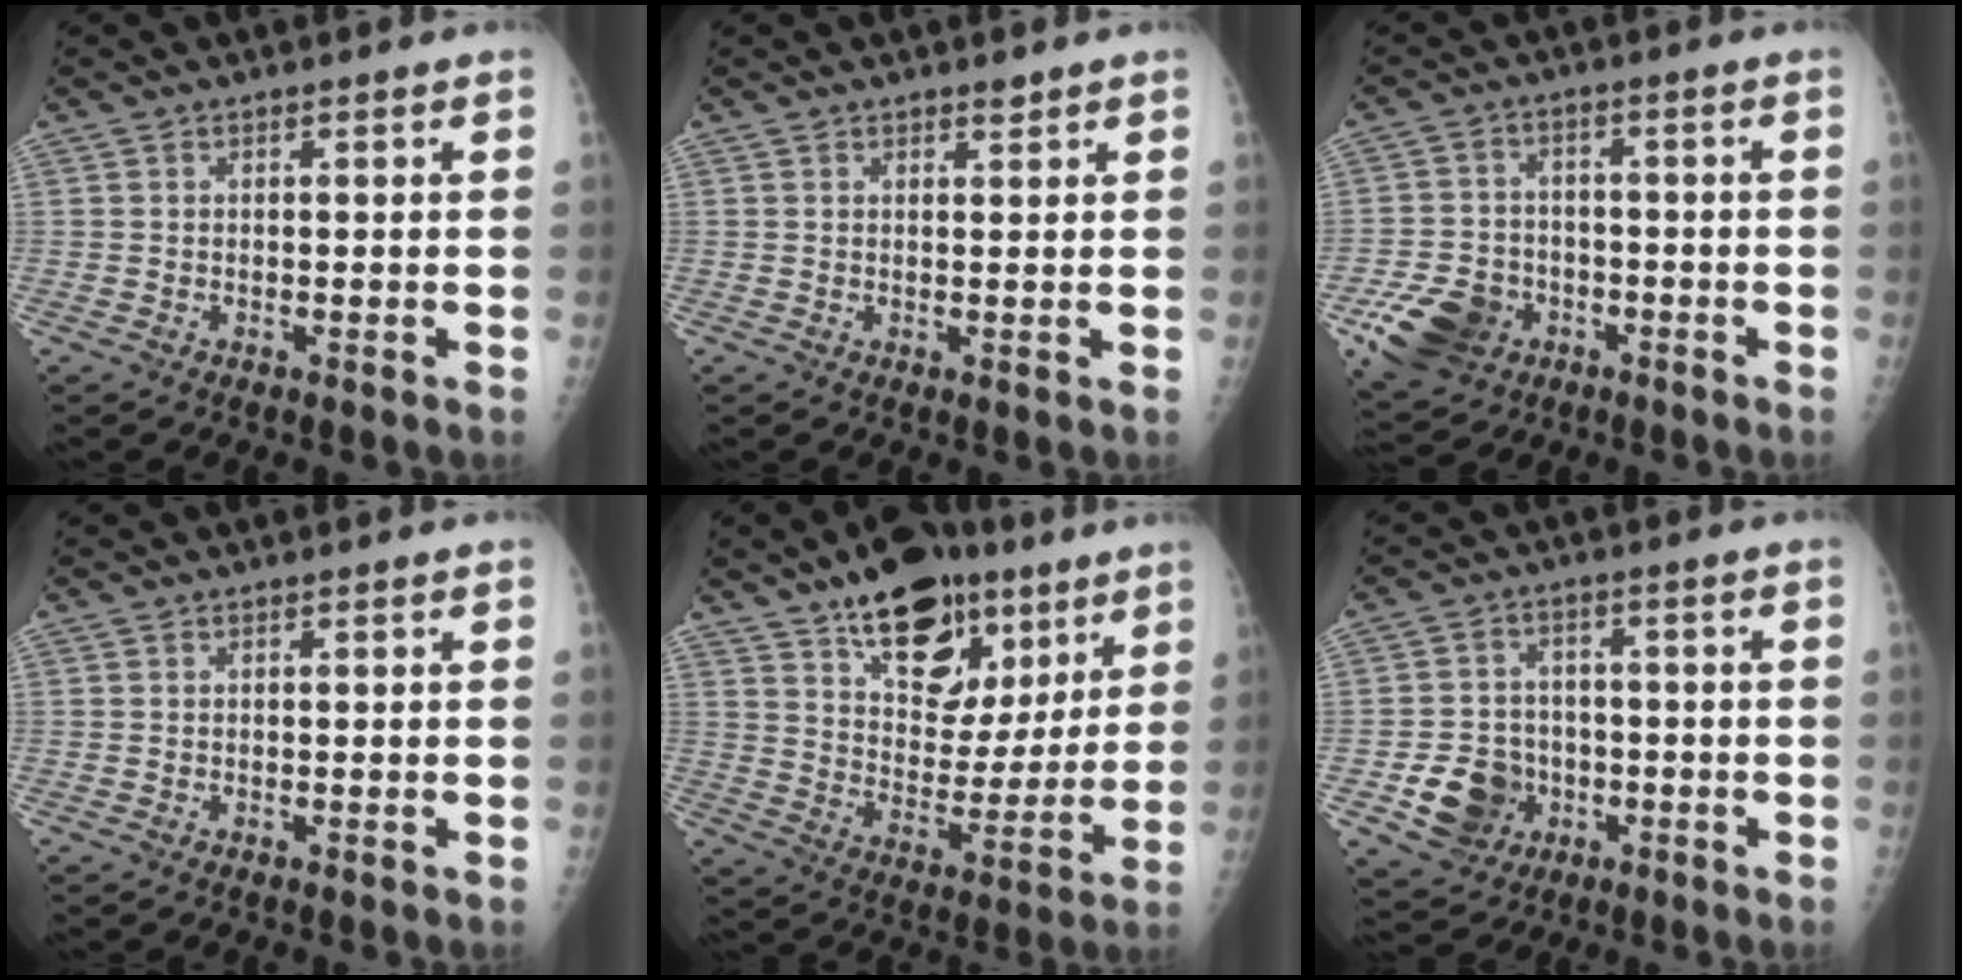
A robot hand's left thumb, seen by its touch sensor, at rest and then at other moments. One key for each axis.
{"total": 1.2, "fx": 1.0, "fy": 0.4, "fz": 0.5, "tx": -0.002, "ty": -0.007, "tz": 0.014}
{"total": 10.7, "fx": -4.8, "fy": 8.2, "fz": 4.8, "tx": -0.075, "ty": 0.020, "tz": -0.079}
{"total": 0.0}
{"total": 20.2, "fx": 12.1, "fy": 11.2, "fz": 11.6, "tx": -0.121, "ty": -0.053, "tz": 0.193}
{"total": 9.5, "fx": -3.0, "fy": 8.2, "fz": 3.8, "tx": -0.037, "ty": 0.016, "tz": -0.043}